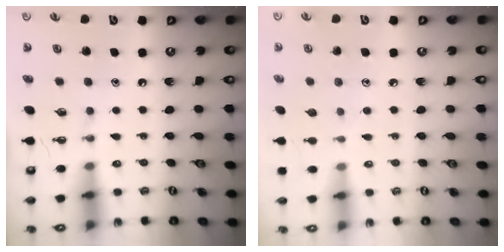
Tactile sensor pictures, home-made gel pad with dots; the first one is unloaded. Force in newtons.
{"total": 4.5, "press": 4.4, "slide": 0.4}